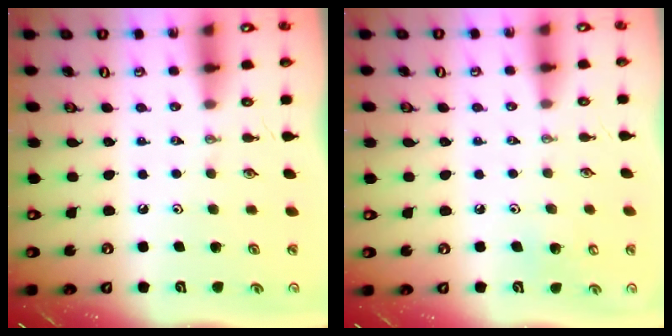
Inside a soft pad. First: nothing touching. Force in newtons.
{"total": 6.0, "press": 6.0, "slide": 0.9}